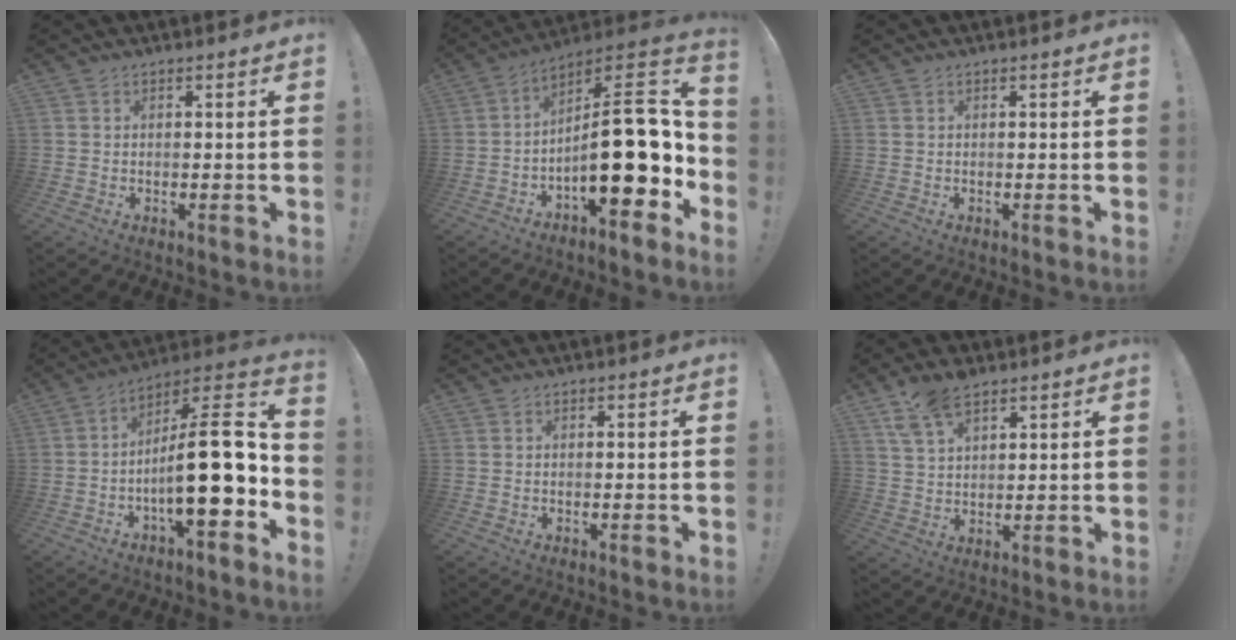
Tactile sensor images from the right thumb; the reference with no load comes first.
{"total": 21.5, "force": [-3.5, 7.9, 19.7], "torque": [-0.298, 0.022, -0.047]}
{"total": 0.0}
{"total": 21.0, "force": [-2.7, 6.2, 19.9], "torque": [-0.321, 0.013, -0.042]}
{"total": 0.0}
{"total": 9.0, "force": [6.2, 4.2, 5.0], "torque": [-0.091, -0.023, 0.119]}